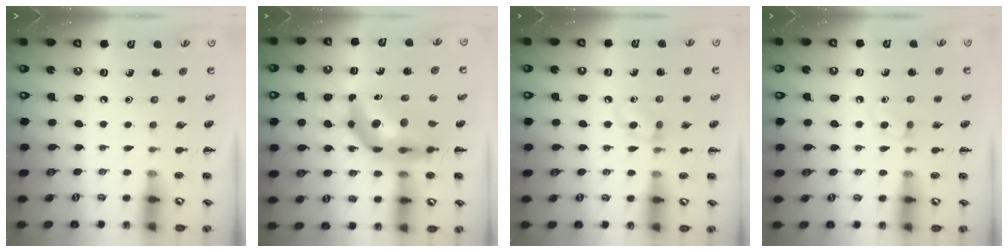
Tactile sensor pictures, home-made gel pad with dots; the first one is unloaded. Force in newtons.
{"total": 12.8, "press": 12.2, "slide": 4.0}
{"total": 5.3, "press": 5.0, "slide": 1.8}
{"total": 3.5, "press": 3.3, "slide": 1.4}